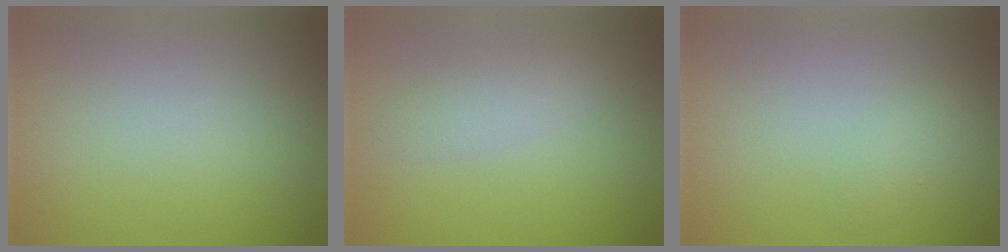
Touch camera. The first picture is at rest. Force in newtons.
{"total": 1.9, "press": 1.9, "slide": 0.0}
{"total": 1.3, "press": 1.3, "slide": 0.0}